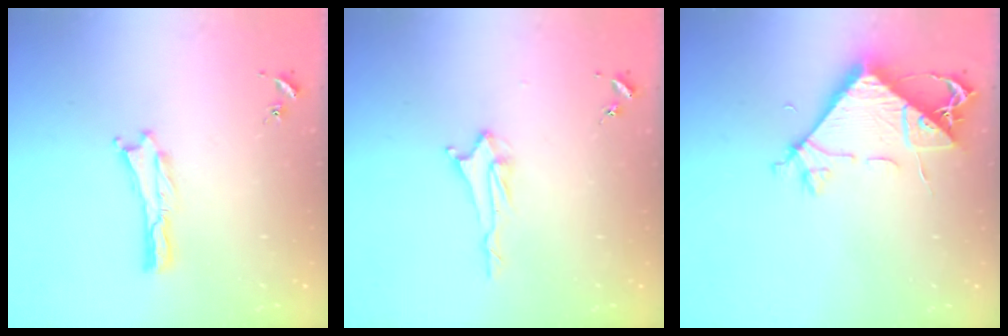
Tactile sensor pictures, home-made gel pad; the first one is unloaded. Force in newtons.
{"total": 2.0, "press": 2.0, "slide": 0.4}
{"total": 7.6, "press": 7.5, "slide": 1.2}